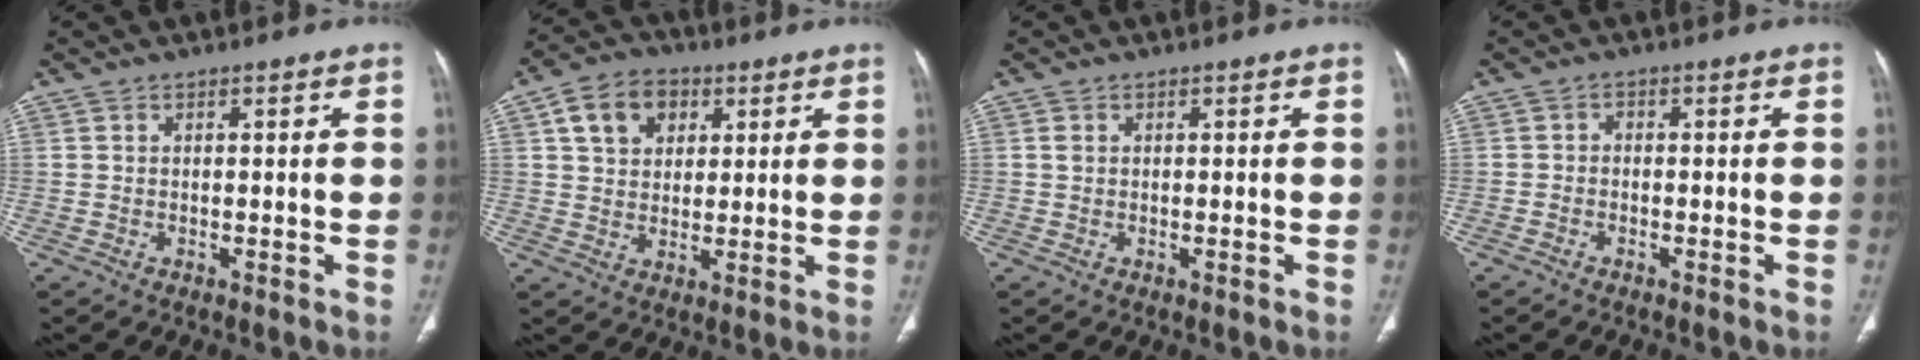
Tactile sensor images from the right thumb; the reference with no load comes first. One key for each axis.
{"total": 9.5, "fx": 3.6, "fy": 7.2, "fz": 5.1, "tx": -0.055, "ty": -0.002, "tz": 0.058}
{"total": 0.9, "fx": 0.0, "fy": 0.5, "fz": 0.7, "tx": -0.017, "ty": 0.001, "tz": 0.003}
{"total": 0.9, "fx": -0.6, "fy": 0.7, "fz": 0.3, "tx": 0.002, "ty": 0.007, "tz": -0.015}